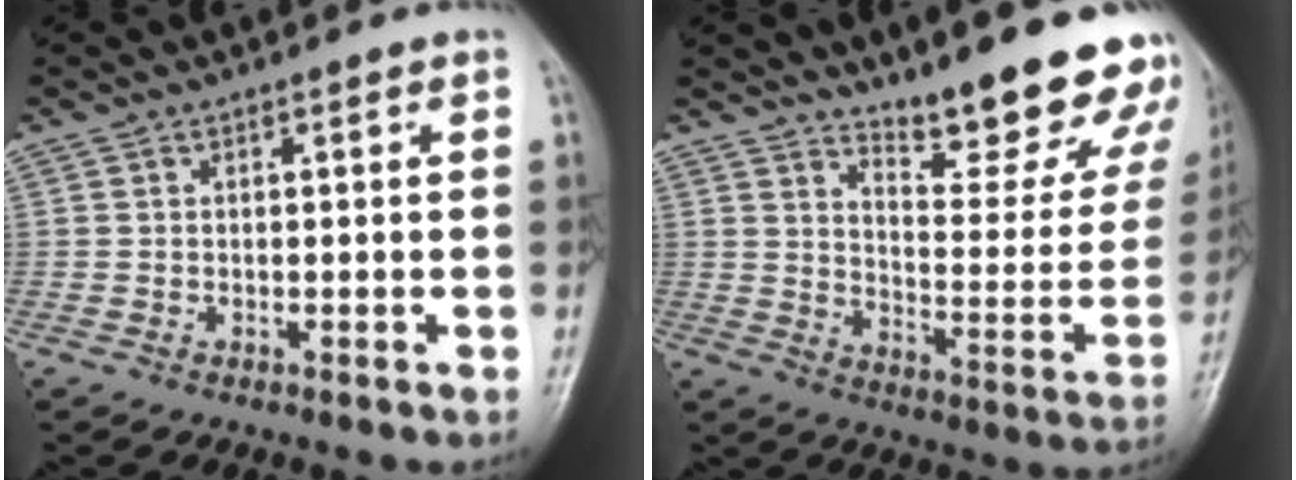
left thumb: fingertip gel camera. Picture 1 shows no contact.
{"total": 21.2, "force": [17.5, 5.5, 10.7], "torque": [-0.100, -0.137, 0.231]}